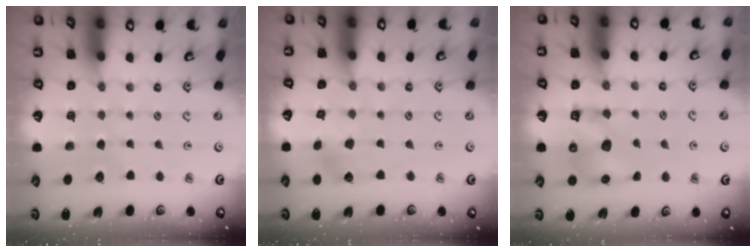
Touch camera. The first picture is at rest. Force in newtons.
{"total": 3.1, "press": 3.1, "slide": 0.6}
{"total": 7.0, "press": 7.0, "slide": 0.9}